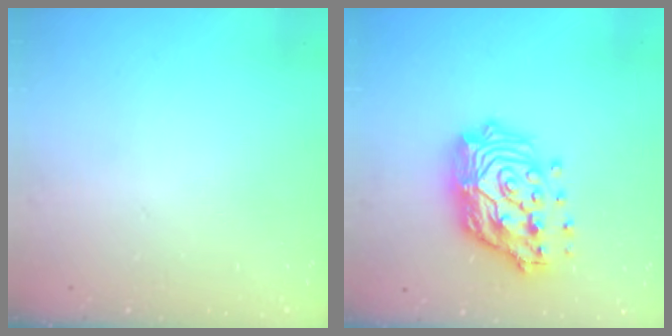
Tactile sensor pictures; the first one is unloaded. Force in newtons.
{"total": 19.3, "press": 19.2, "slide": 2.1}